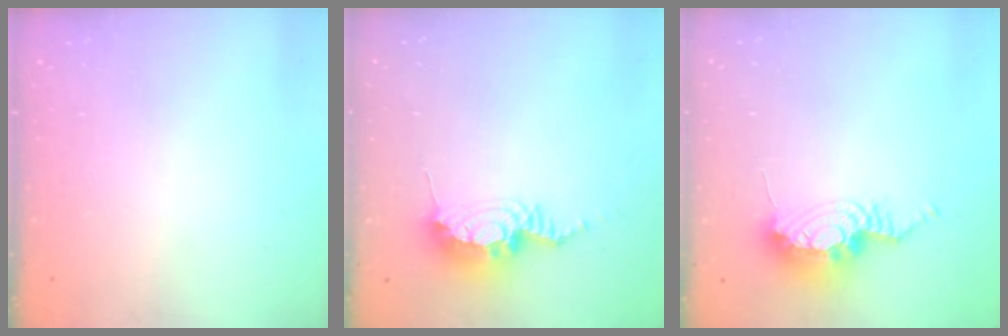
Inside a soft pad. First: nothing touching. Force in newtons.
{"total": 10.5, "press": 10.5, "slide": 0.9}
{"total": 10.8, "press": 10.4, "slide": 2.8}